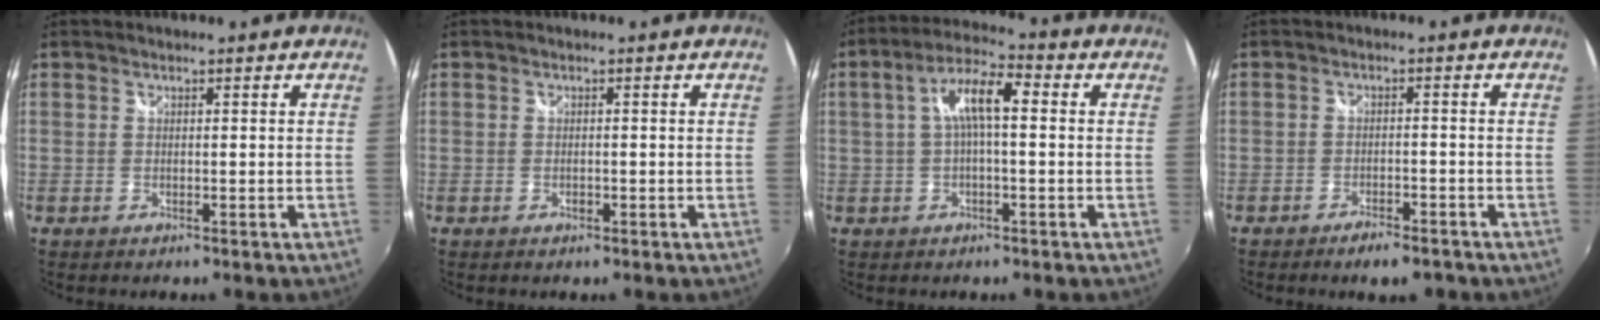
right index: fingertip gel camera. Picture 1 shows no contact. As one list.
[{"total": 0.9, "force": [-0.5, 0.6, 0.5], "torque": [-0.008, 0.000, -0.008]}, {"total": 7.5, "force": [0.5, 2.0, 7.2], "torque": [-0.143, 0.020, 0.011]}, {"total": 4.8, "force": [-3.8, 1.7, 2.4], "torque": [-0.056, -0.004, -0.057]}]